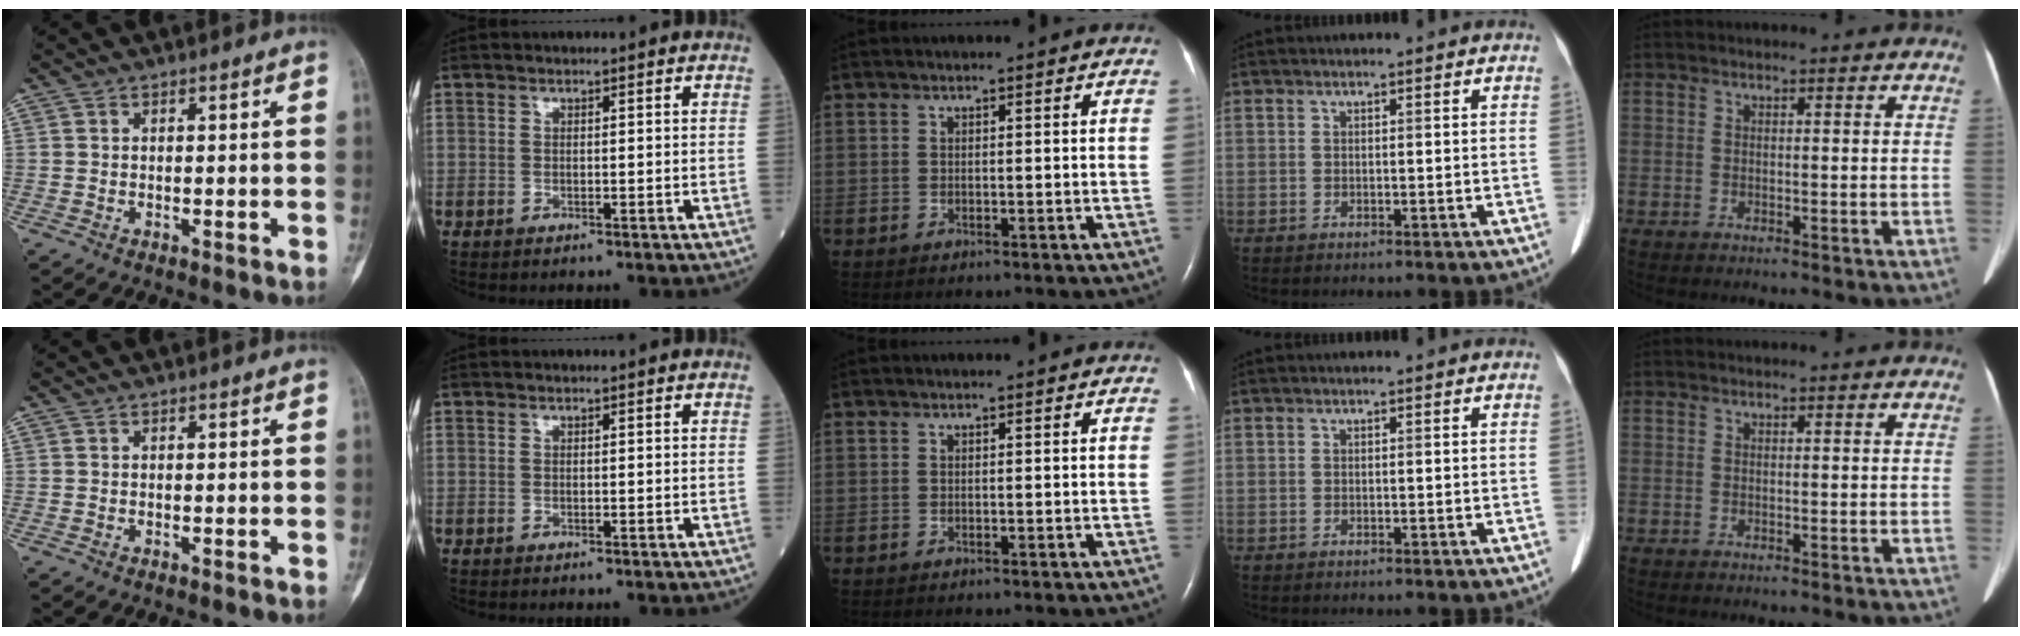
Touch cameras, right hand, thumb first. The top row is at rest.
{}